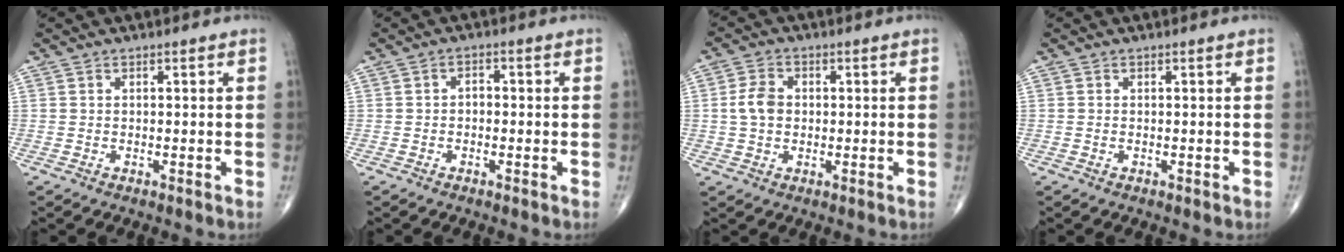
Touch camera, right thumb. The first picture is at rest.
{"total": 1.7, "force": [-0.4, 1.2, 1.1], "torque": [-0.006, 0.010, -0.013]}
{"total": 5.0, "force": [0.1, 3.8, 3.3], "torque": [-0.059, 0.009, -0.003]}
{"total": 0.0}